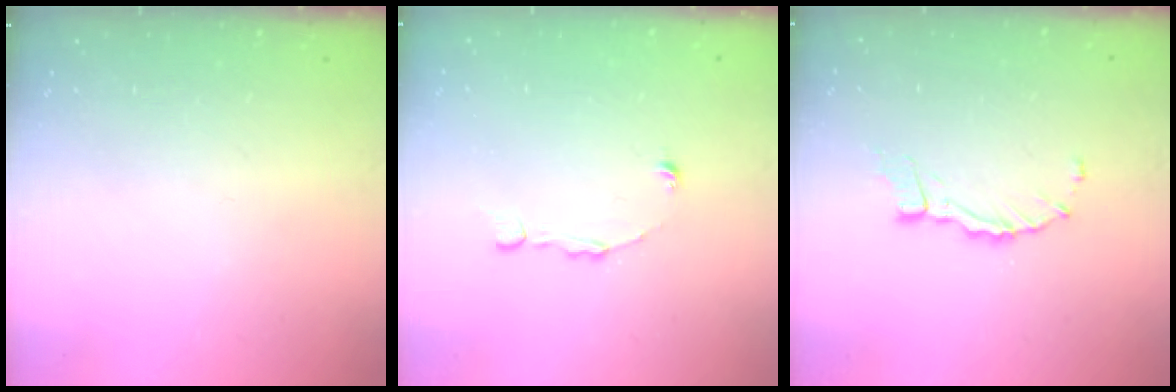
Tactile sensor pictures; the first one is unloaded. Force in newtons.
{"total": 1.9, "press": 1.9, "slide": 0.2}
{"total": 6.2, "press": 6.2, "slide": 0.1}